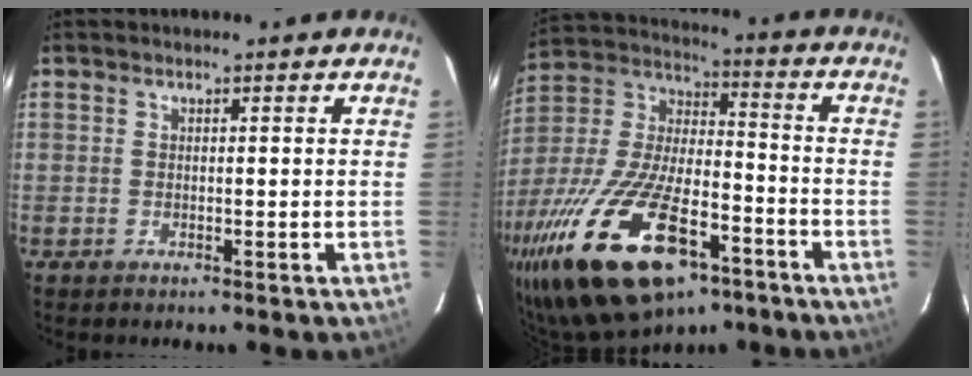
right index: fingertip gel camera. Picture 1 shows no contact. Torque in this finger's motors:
{"motor_torque": [1.61, -0.53, 1.06, 0.21]}